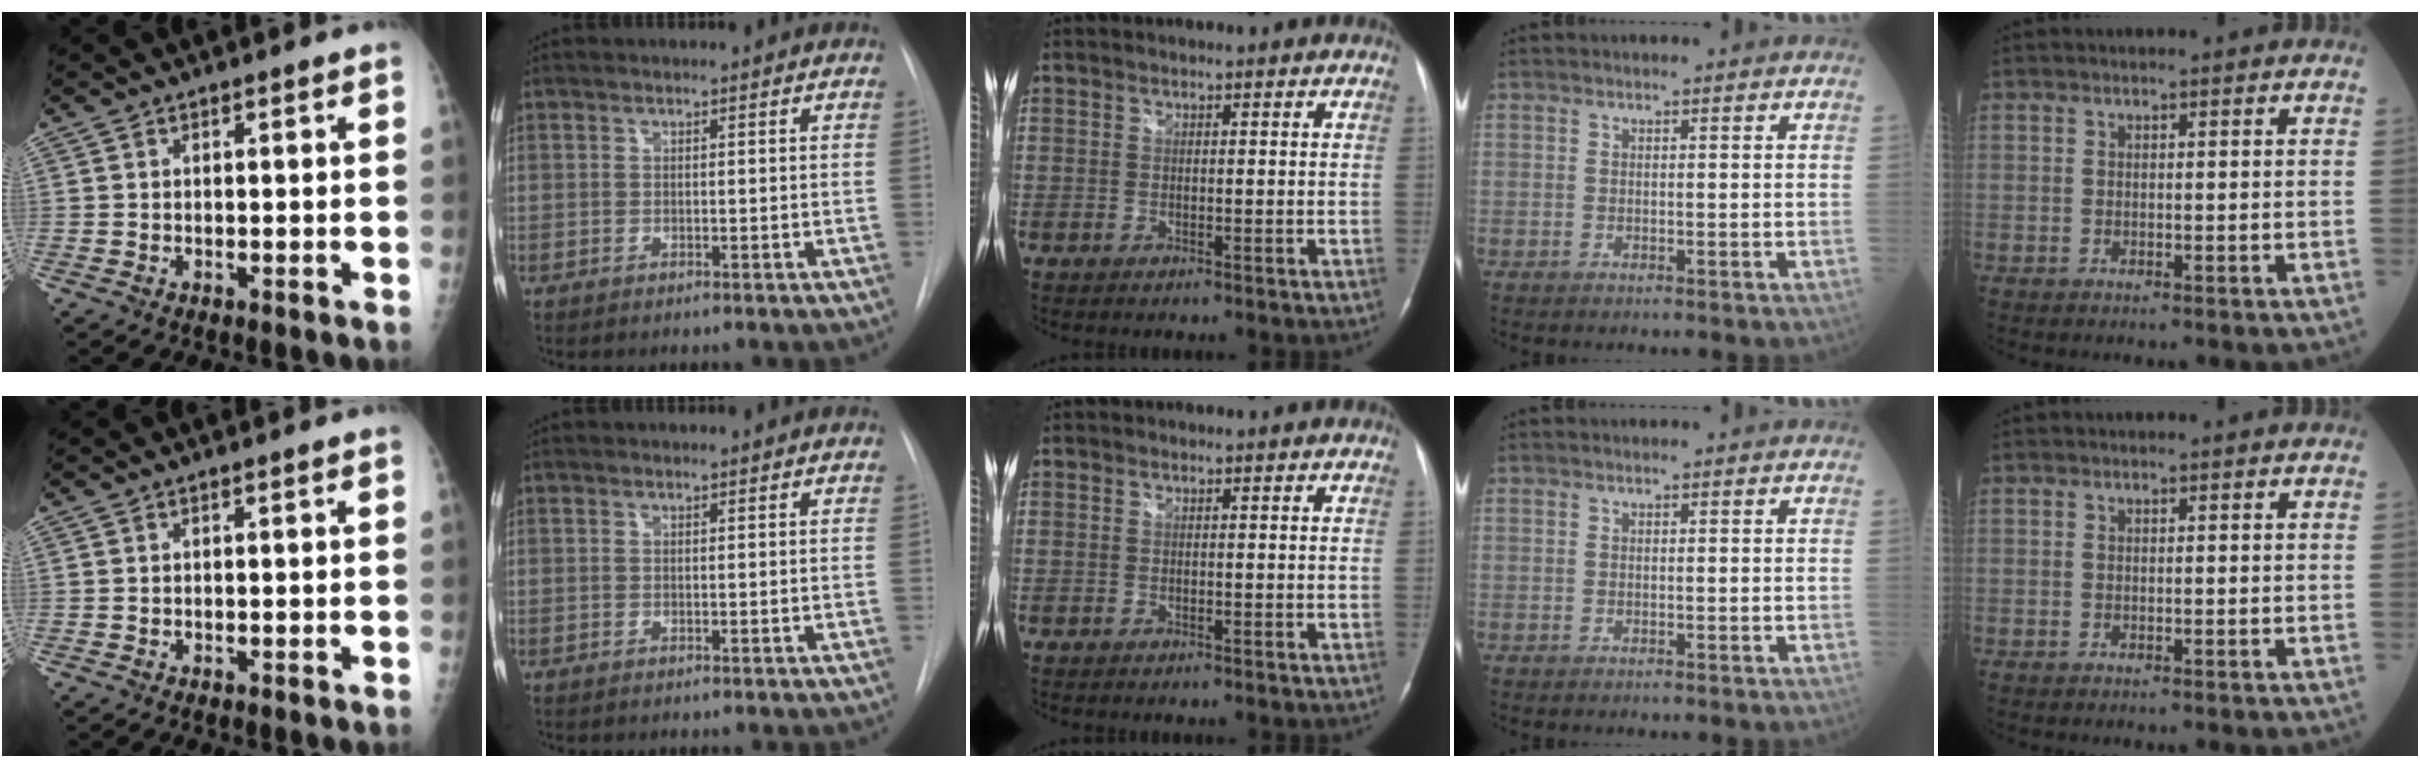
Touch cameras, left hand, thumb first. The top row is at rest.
{}